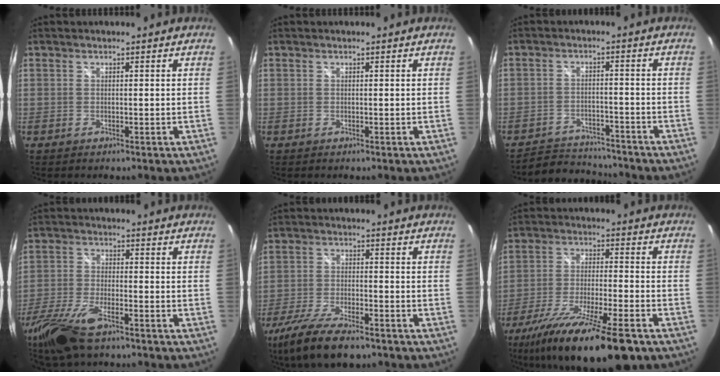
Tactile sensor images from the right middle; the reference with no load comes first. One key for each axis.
{"total": 0.0}
{"total": 9.0, "fx": -8.4, "fy": 2.5, "fz": 1.6, "tx": -0.050, "ty": 0.014, "tz": -0.122}
{"total": 13.2, "fx": -9.1, "fy": 4.5, "fz": 8.5, "tx": -0.202, "ty": -0.034, "tz": -0.182}
{"total": 14.0, "fx": -10.4, "fy": 4.1, "fz": 8.5, "tx": -0.192, "ty": -0.045, "tz": -0.186}
{"total": 20.7, "fx": -14.7, "fy": 4.0, "fz": 13.9, "tx": -0.266, "ty": -0.052, "tz": -0.246}